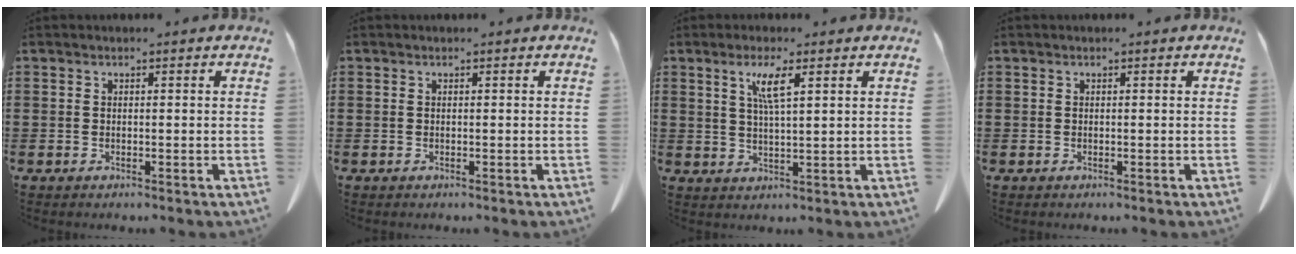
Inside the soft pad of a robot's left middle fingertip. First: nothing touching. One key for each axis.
{"total": 0.0}
{"total": 4.6, "fx": 2.2, "fy": 0.5, "fz": 4.0, "tx": -0.085, "ty": 0.003, "tz": 0.035}
{"total": 0.0}